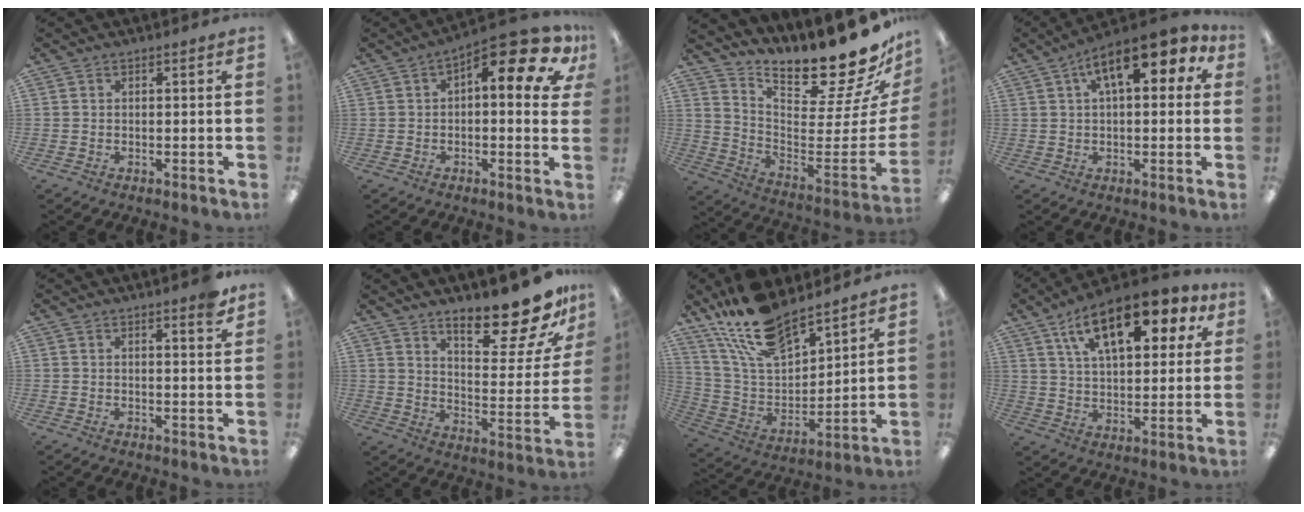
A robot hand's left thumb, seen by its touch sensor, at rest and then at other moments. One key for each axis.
{"total": 12.8, "fx": 5.6, "fy": 4.8, "fz": 10.4, "tx": -0.137, "ty": -0.036, "tz": 0.088}
{"total": 19.7, "fx": 17.1, "fy": 4.2, "fz": 8.9, "tx": -0.097, "ty": -0.160, "tz": 0.272}
{"total": 13.4, "fx": 5.9, "fy": 5.7, "fz": 10.6, "tx": -0.158, "ty": -0.009, "tz": 0.097}
{"total": 3.3, "fx": 2.7, "fy": 0.3, "fz": 2.0, "tx": -0.029, "ty": -0.012, "tz": 0.044}
{"total": 19.6, "fx": 15.0, "fy": 5.4, "fz": 11.4, "tx": -0.154, "ty": -0.116, "tz": 0.246}
{"total": 17.4, "fx": 14.3, "fy": 6.4, "fz": 7.7, "tx": -0.166, "ty": -0.083, "tz": 0.261}
{"total": 18.3, "fx": 10.0, "fy": 8.3, "fz": 12.8, "tx": -0.199, "ty": -0.032, "tz": 0.166}